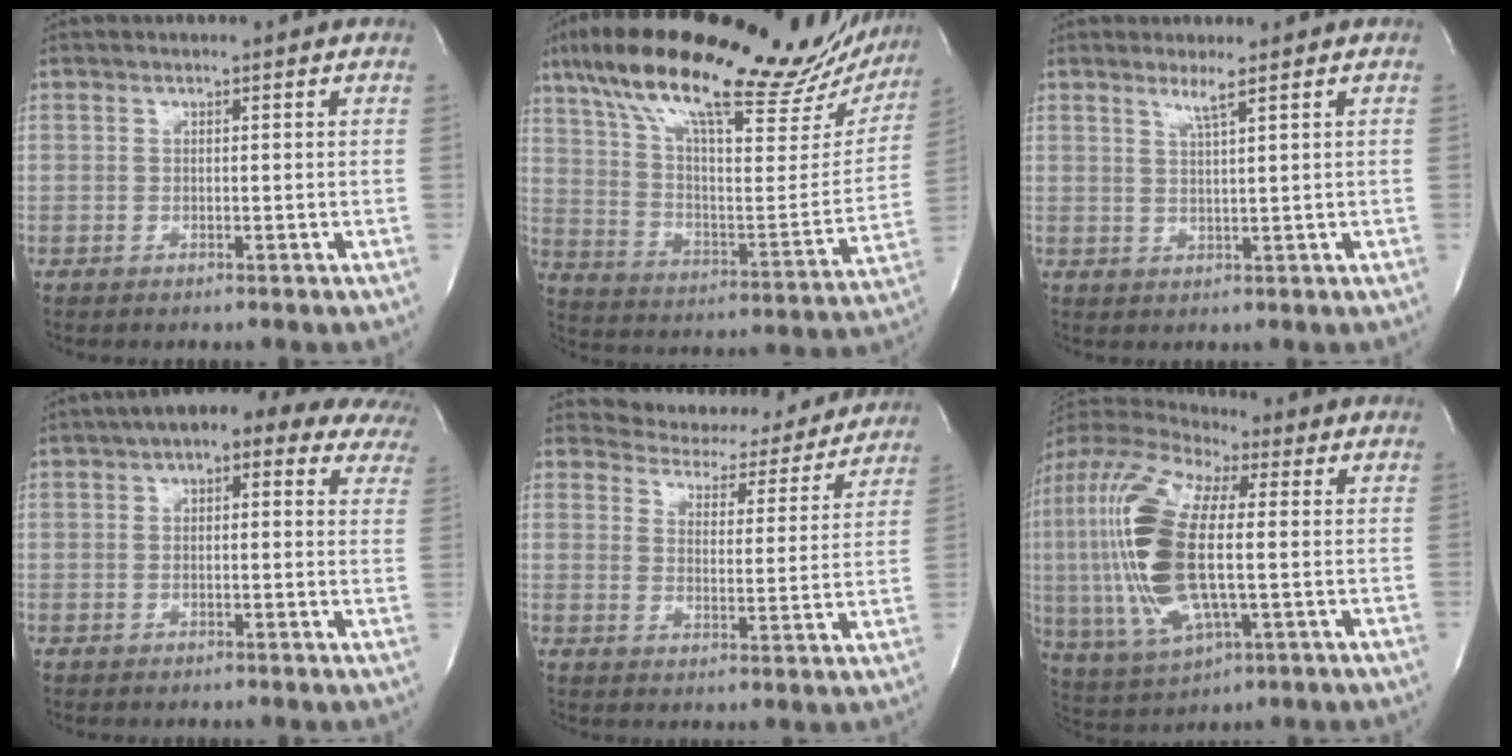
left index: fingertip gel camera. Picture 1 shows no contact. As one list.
[{"total": 32.1, "force": [25.7, 7.8, 17.6], "torque": [-0.296, 0.006, 0.357]}, {"total": 2.3, "force": [1.5, -0.7, 1.6], "torque": [-0.035, -0.010, 0.032]}, {"total": 15.4, "force": [10.9, 5.3, 9.4], "torque": [-0.118, 0.046, 0.115]}, {"total": 15.0, "force": [14.2, 4.3, 2.0], "torque": [-0.008, -0.013, 0.168]}, {"total": 18.7, "force": [0.1, 5.7, 17.8], "torque": [-0.404, 0.007, 0.002]}]